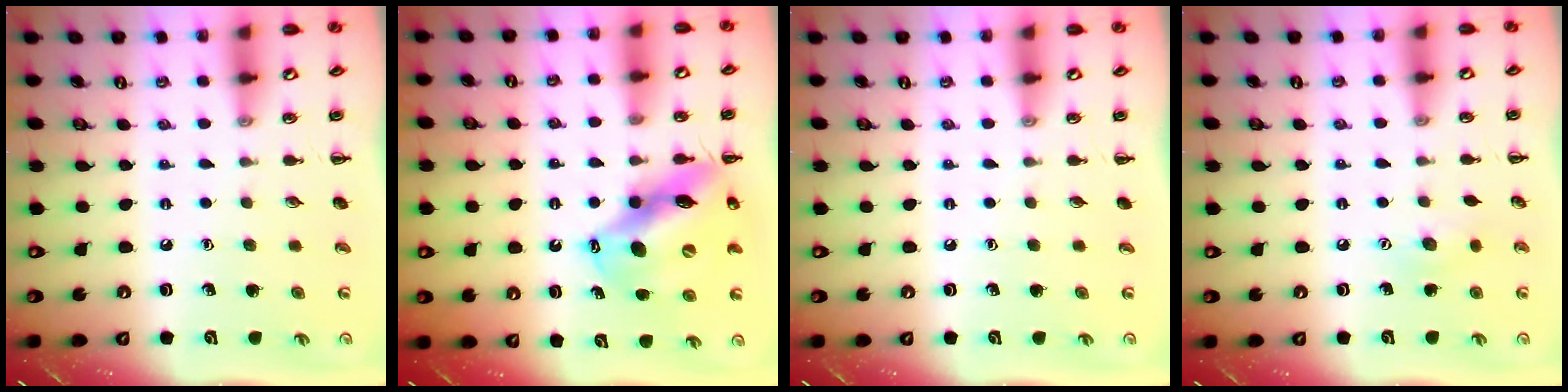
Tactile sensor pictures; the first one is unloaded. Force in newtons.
{"total": 15.1, "press": 14.4, "slide": 4.5}
{"total": 0.0}
{"total": 6.1, "press": 6.0, "slide": 1.5}